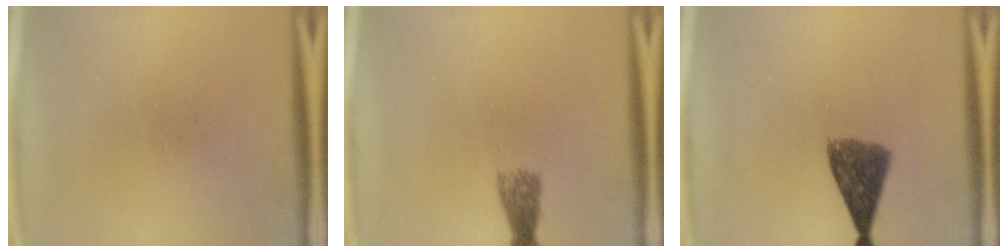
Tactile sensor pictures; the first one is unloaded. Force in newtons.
{"total": 2.7}
{"total": 7.6}